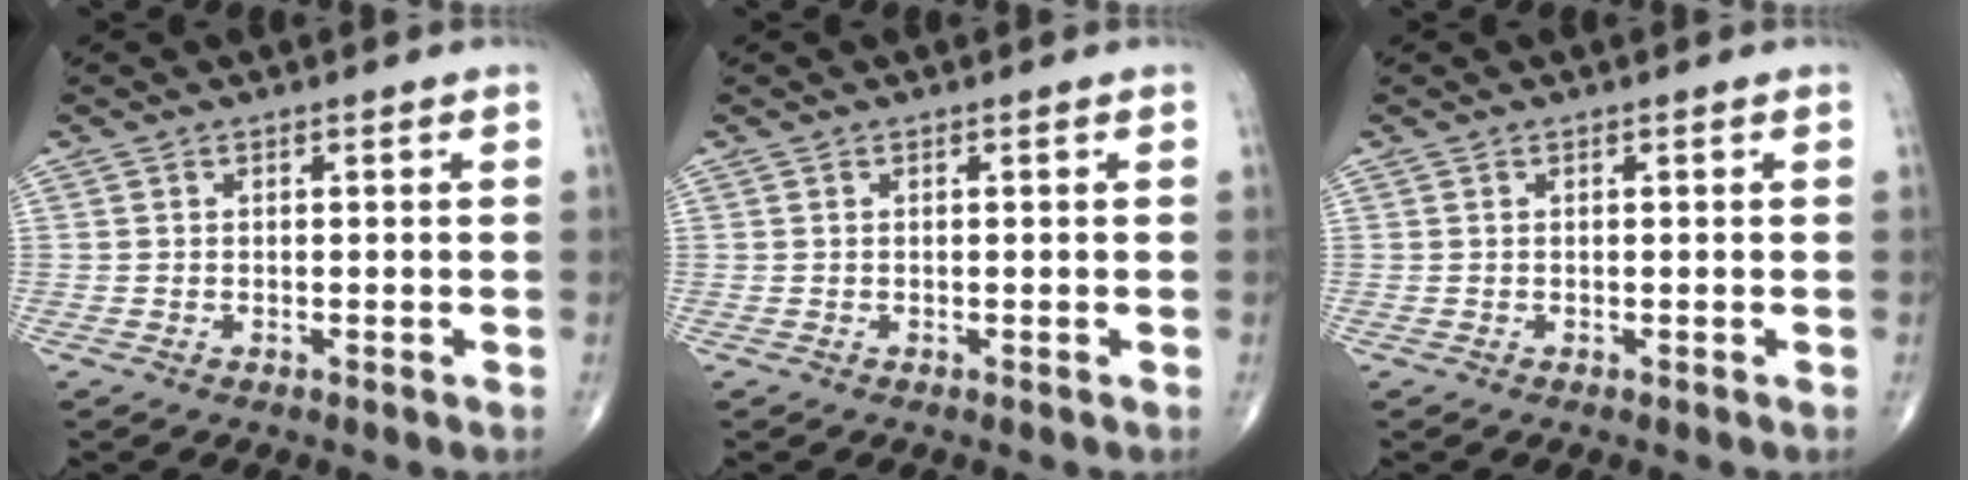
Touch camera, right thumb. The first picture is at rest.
{"total": 0.0}
{"total": 0.0}